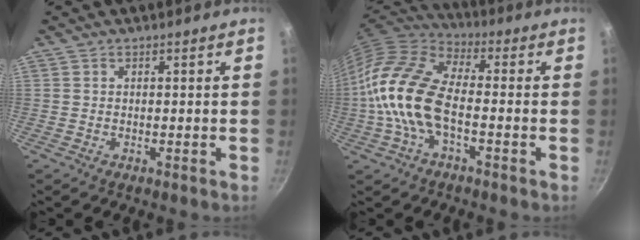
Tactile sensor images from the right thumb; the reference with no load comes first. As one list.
[{"total": 16.0, "force": [-2.8, 8.3, 13.4], "torque": [-0.252, 0.033, -0.072]}]